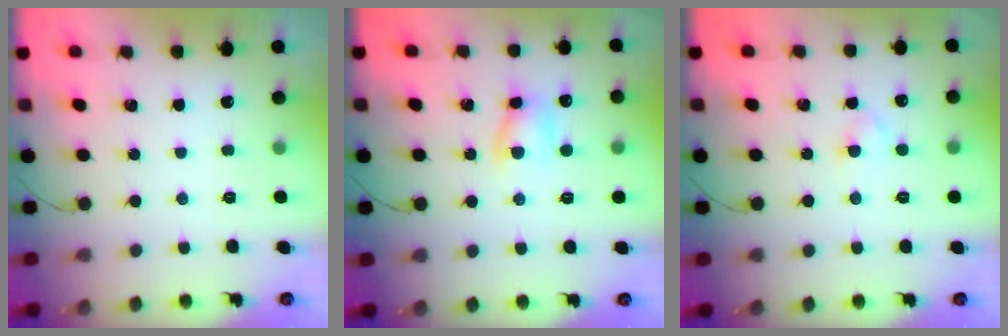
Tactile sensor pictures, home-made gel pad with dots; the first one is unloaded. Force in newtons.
{"total": 6.1, "press": 6.1, "slide": 1.0}
{"total": 2.4, "press": 2.2, "slide": 1.0}